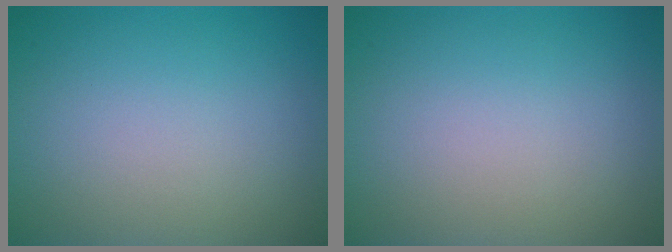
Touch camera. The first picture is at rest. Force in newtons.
{"total": 0.0}